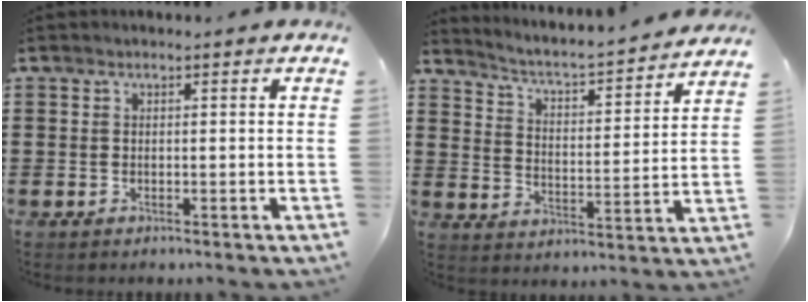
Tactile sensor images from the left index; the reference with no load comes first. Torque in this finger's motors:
{"motor_torque": [1.07, -1.07, 0.16, 0.07]}